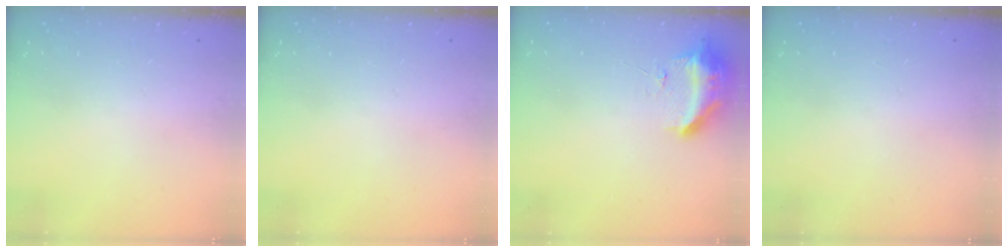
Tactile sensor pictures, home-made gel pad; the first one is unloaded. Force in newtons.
{"total": 0.0}
{"total": 10.0, "press": 10.0, "slide": 0.4}
{"total": 0.0}